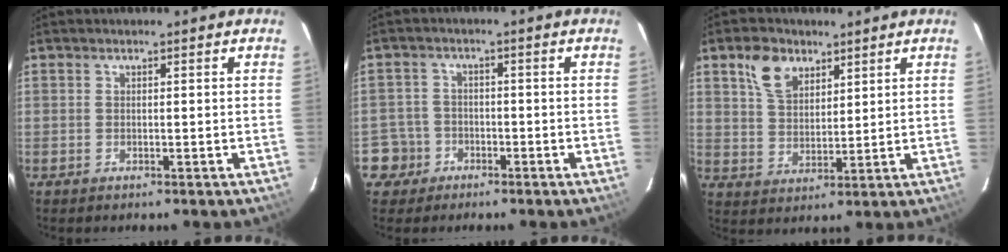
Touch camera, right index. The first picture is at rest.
{"total": 4.9, "force": [-2.3, 4.3, -0.2], "torque": [-0.001, 0.023, -0.044]}
{"total": 7.9, "force": [4.6, 4.9, 4.2], "torque": [-0.081, 0.016, 0.088]}